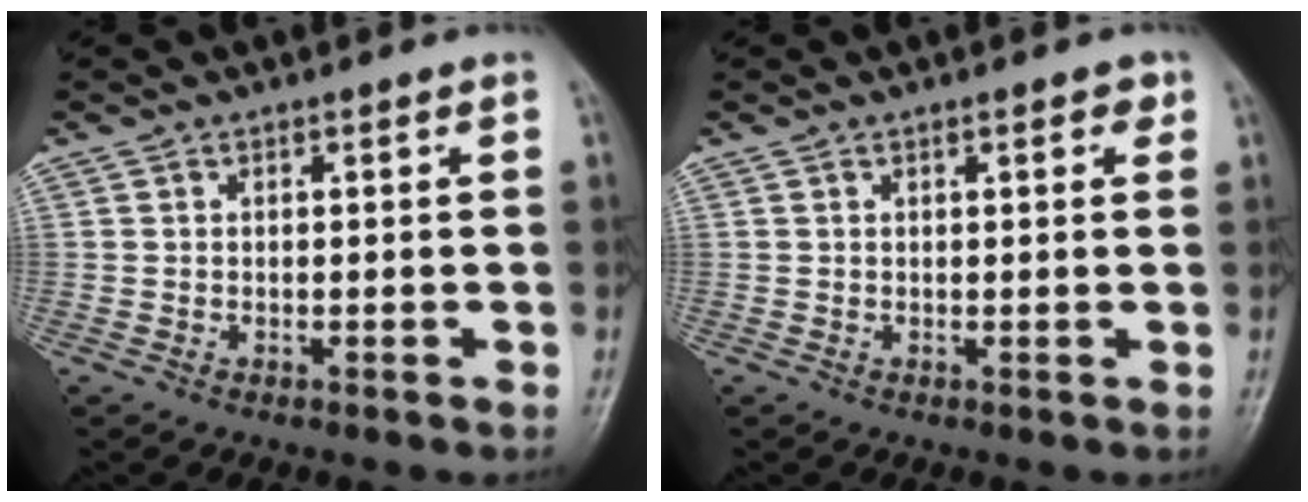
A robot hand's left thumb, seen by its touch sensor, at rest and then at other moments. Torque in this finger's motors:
{"motor_torque": [-0.06, 0.02, 0.18, 0.18, 0.05]}